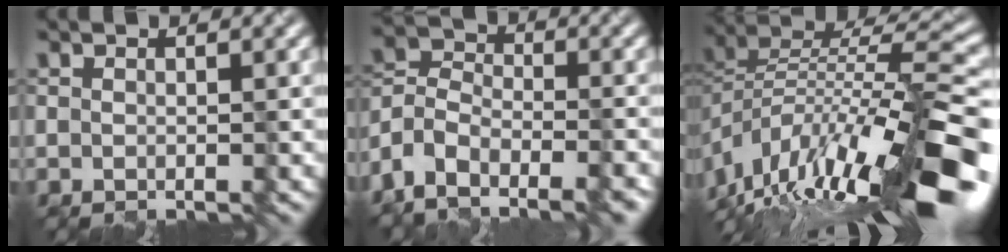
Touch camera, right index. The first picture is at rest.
{"total": 10.9, "force": [-7.9, 5.6, 5.0], "torque": [-0.084, -0.007, -0.119]}
{"total": 15.4, "force": [-8.3, 5.2, 11.9], "torque": [-0.215, 0.019, -0.147]}